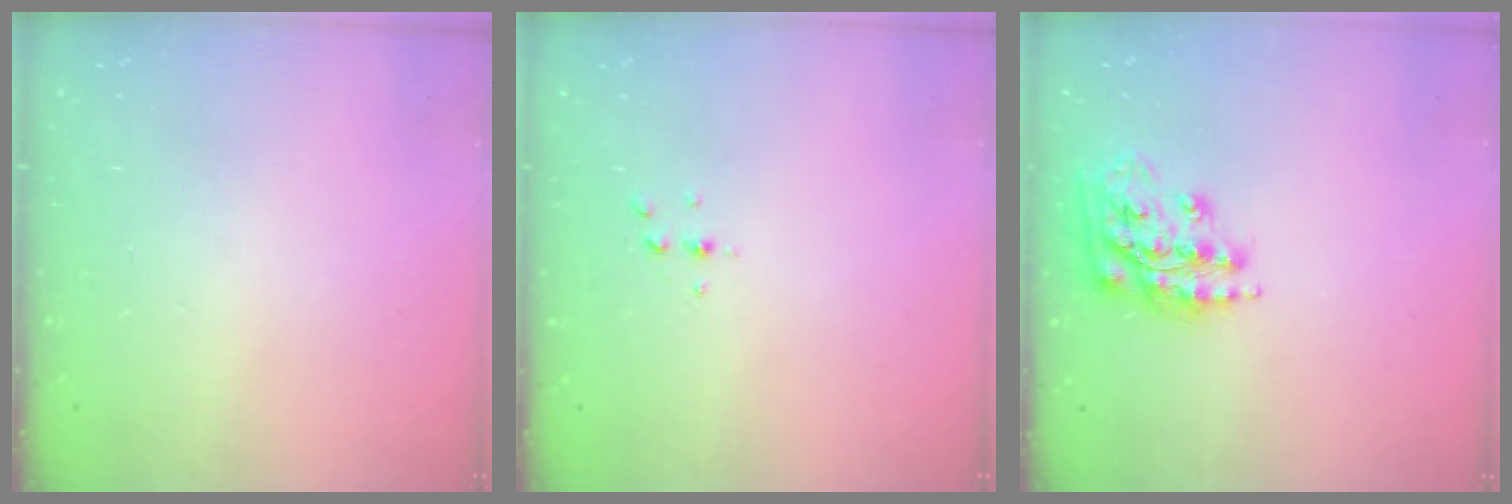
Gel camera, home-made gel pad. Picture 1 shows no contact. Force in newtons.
{"total": 2.5, "press": 2.4, "slide": 0.2}
{"total": 15.2, "press": 15.1, "slide": 0.8}